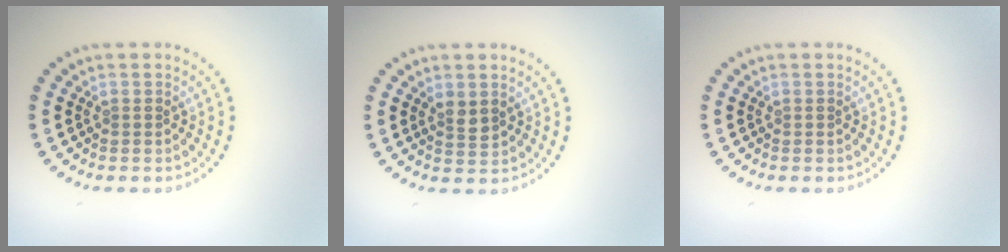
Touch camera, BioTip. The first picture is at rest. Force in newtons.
{"total": 1.4, "press": 1.4, "slide": 0.5}
{"total": 0.0}